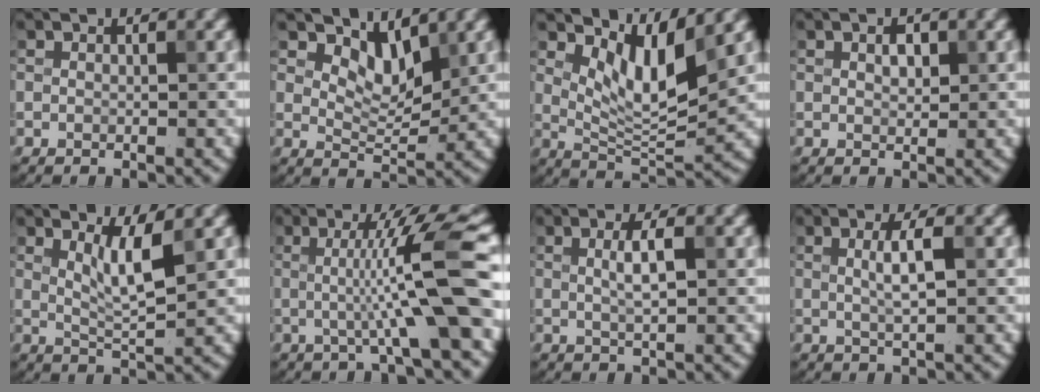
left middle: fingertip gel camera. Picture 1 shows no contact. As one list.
[{"total": 3.4, "force": [2.5, 1.4, 1.8], "torque": [-0.040, -0.011, 0.039]}, {"total": 4.8, "force": [2.7, 1.6, 3.7], "torque": [-0.075, -0.016, 0.053]}, {"total": 1.3, "force": [0.5, 0.7, 1.0], "torque": [-0.019, 0.003, 0.012]}, {"total": 2.7, "force": [1.2, 0.2, 2.4], "torque": [-0.048, -0.006, 0.029]}, {"total": 7.8, "force": [-0.5, 0.6, 7.8], "torque": [-0.121, 0.007, -0.005]}, {"total": 1.9, "force": [0.3, 0.1, 1.9], "torque": [-0.038, 0.005, 0.011]}, {"total": 2.2, "force": [0.3, 0.1, 2.2], "torque": [-0.041, 0.007, 0.010]}]